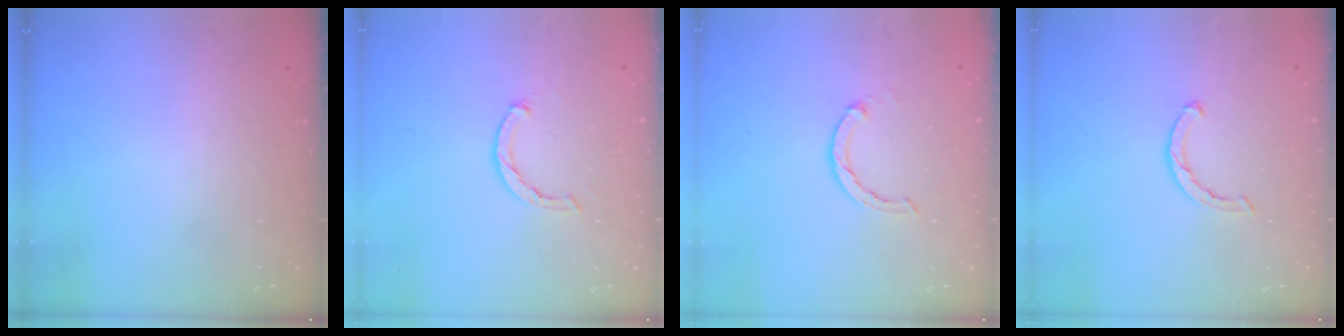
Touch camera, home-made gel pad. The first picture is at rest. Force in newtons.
{"total": 1.4, "press": 1.3, "slide": 0.3}
{"total": 2.4, "press": 2.4, "slide": 0.4}
{"total": 2.1, "press": 2.1, "slide": 0.3}